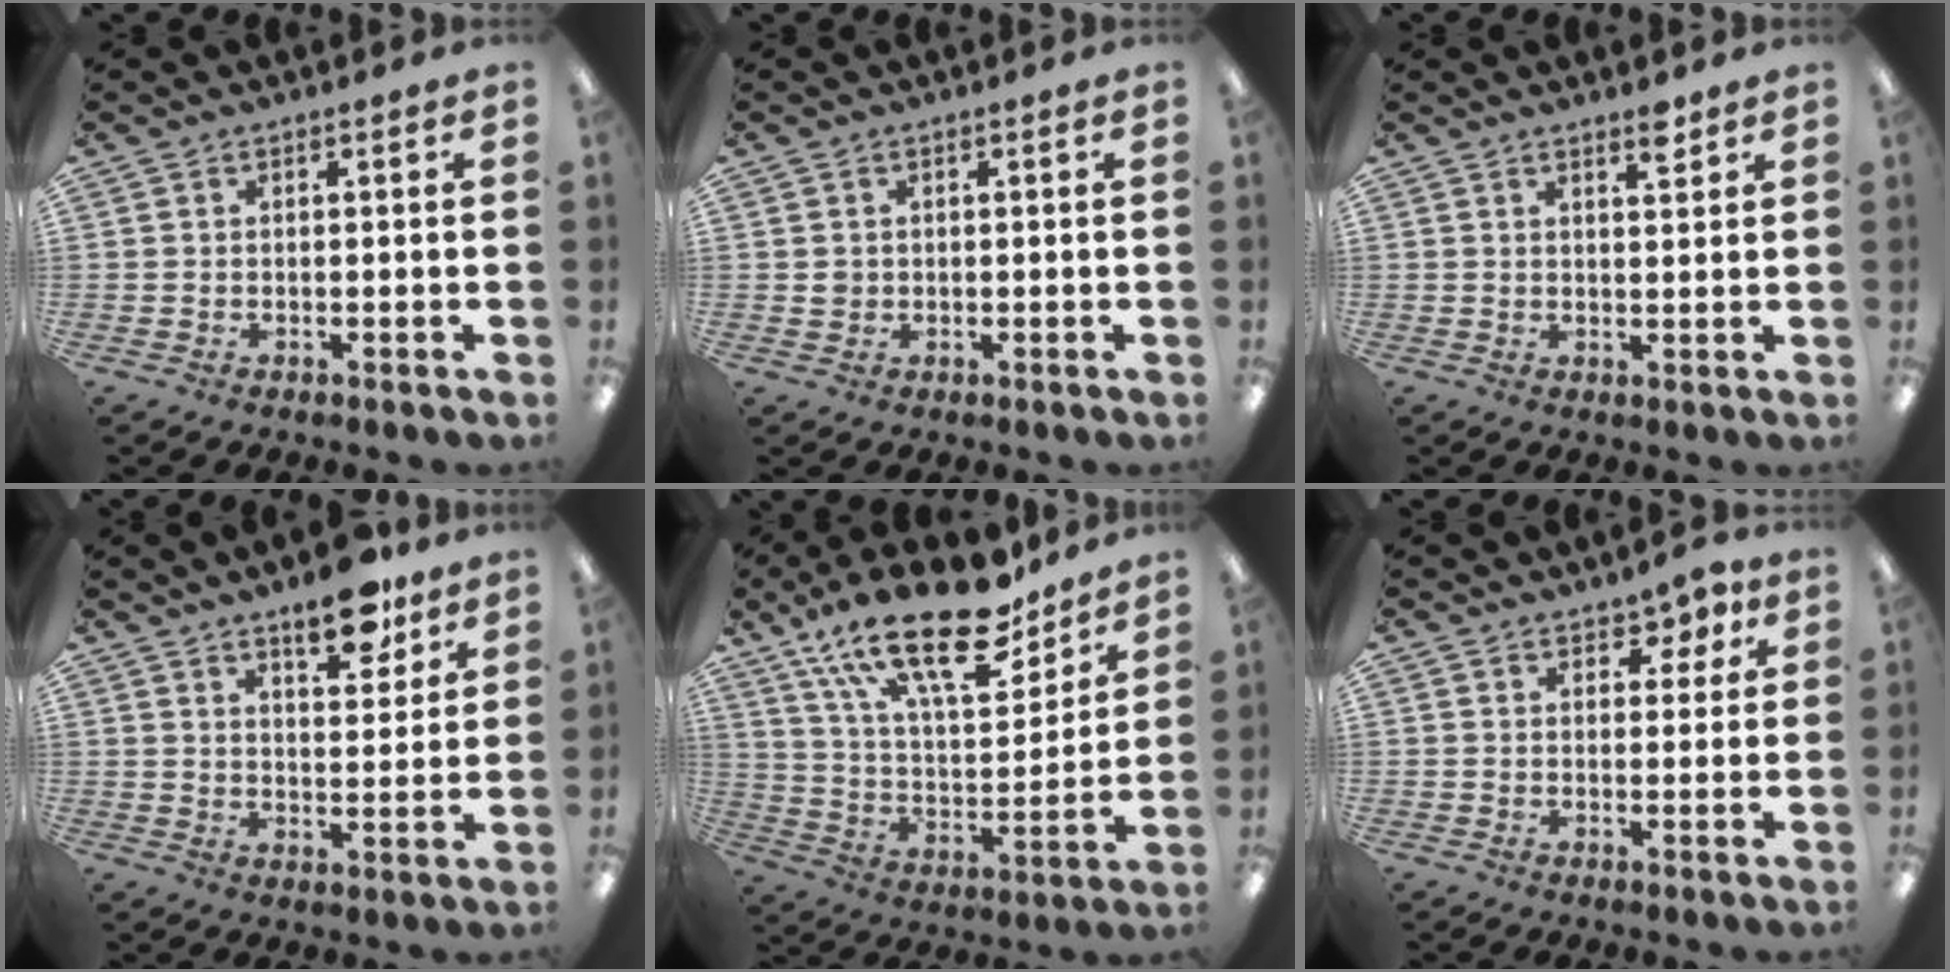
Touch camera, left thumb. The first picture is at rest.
{"total": 1.3, "force": [0.3, 1.2, 0.4], "torque": [-0.009, 0.005, 0.004]}
{"total": 3.2, "force": [2.7, 0.6, 1.6], "torque": [-0.013, -0.015, 0.042]}
{"total": 10.3, "force": [7.6, 3.7, 5.9], "torque": [-0.069, -0.046, 0.127]}
{"total": 24.2, "force": [16.1, 9.5, 15.4], "torque": [-0.258, -0.090, 0.279]}
{"total": 4.3, "force": [3.0, 2.4, 1.9], "torque": [-0.012, -0.015, 0.049]}